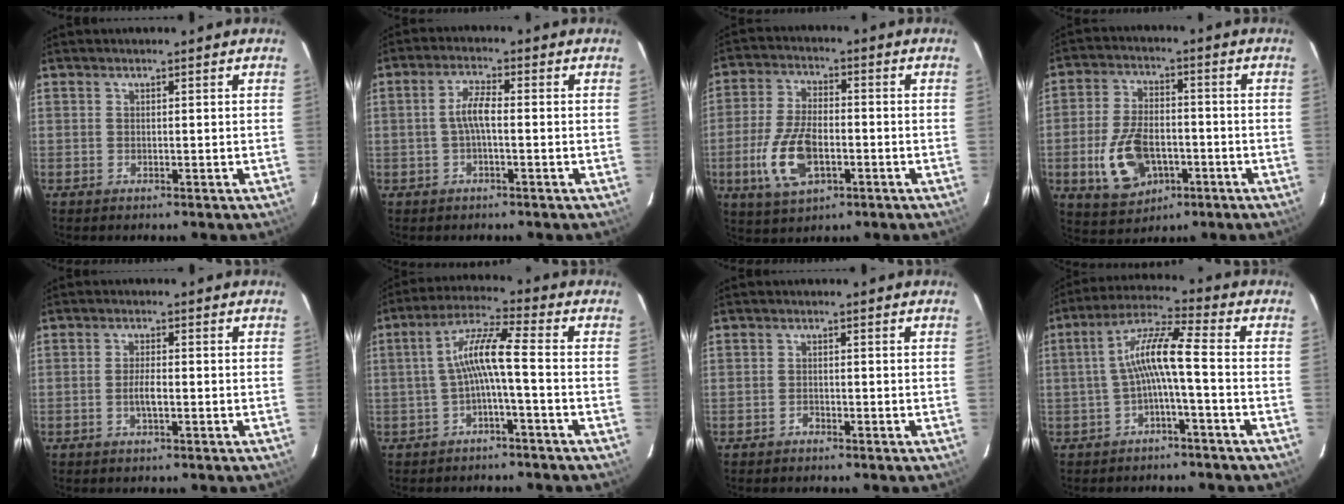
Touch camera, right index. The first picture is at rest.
{"total": 3.9, "force": [-0.6, 0.9, 3.8], "torque": [-0.077, 0.010, -0.011]}
{"total": 11.9, "force": [-3.8, 5.8, 9.6], "torque": [-0.209, -0.006, -0.065]}
{"total": 12.7, "force": [-4.2, 7.8, 9.0], "torque": [-0.195, -0.002, -0.060]}
{"total": 2.8, "force": [-0.9, 0.8, 2.5], "torque": [-0.049, -0.002, -0.016]}
{"total": 7.1, "force": [-1.7, 0.1, 6.9], "torque": [-0.155, 0.018, -0.029]}
{"total": 1.2, "force": [-0.9, 0.7, 0.1], "torque": [-0.001, 0.003, -0.016]}
{"total": 7.9, "force": [-1.8, 0.3, 7.7], "torque": [-0.169, 0.020, -0.033]}